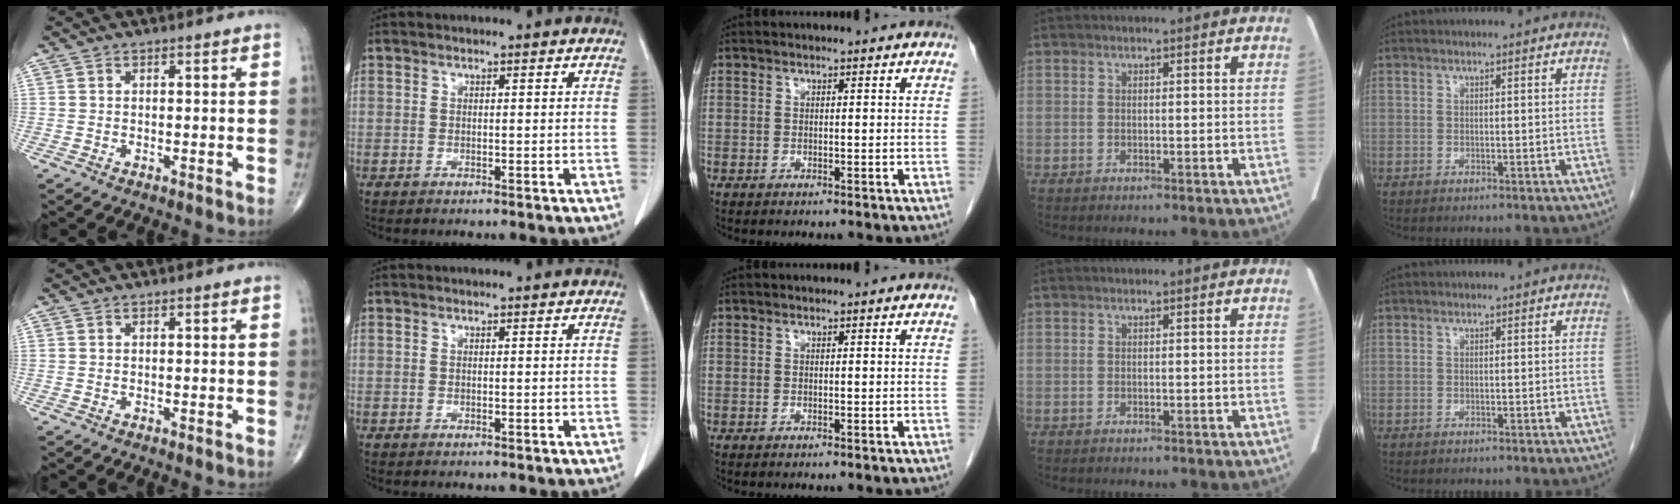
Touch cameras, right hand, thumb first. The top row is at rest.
{}